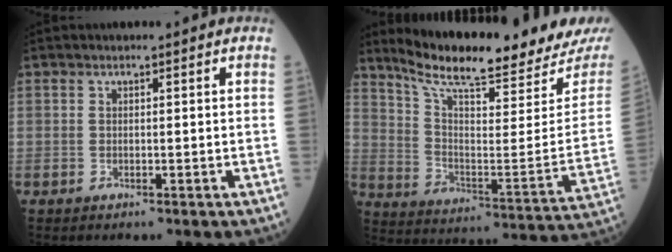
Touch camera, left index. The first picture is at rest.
{"total": 20.8, "force": [18.6, 0.3, 9.4], "torque": [-0.161, -0.067, 0.276]}